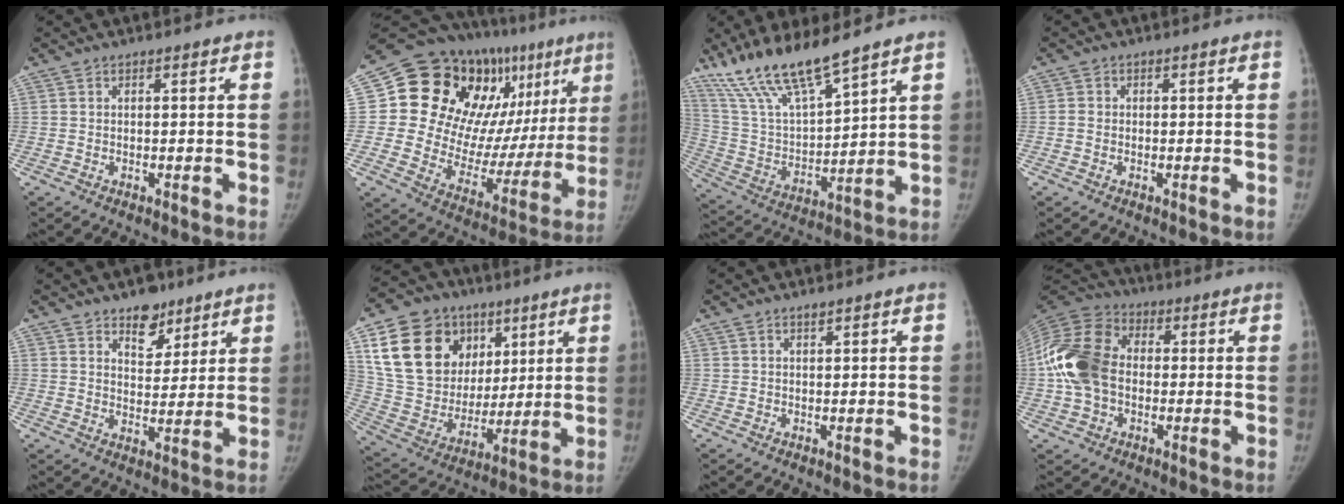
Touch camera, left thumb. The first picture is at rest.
{"total": 29.6, "force": [12.5, 16.5, 21.0], "torque": [-0.250, 0.006, 0.204]}
{"total": 15.6, "force": [12.3, 2.8, 9.1], "torque": [-0.163, -0.062, 0.247]}
{"total": 1.3, "force": [-0.3, 1.1, 0.5], "torque": [-0.003, 0.004, -0.007]}
{"total": 7.6, "force": [5.2, 4.4, 3.2], "torque": [-0.012, -0.032, 0.082]}
{"total": 24.3, "force": [9.7, 18.2, 12.7], "torque": [-0.206, -0.003, 0.185]}
{"total": 0.7, "force": [0.6, 0.1, 0.4], "torque": [-0.007, -0.004, 0.011]}
{"total": 18.4, "force": [-0.3, 13.6, 12.5], "torque": [-0.270, 0.032, -0.010]}